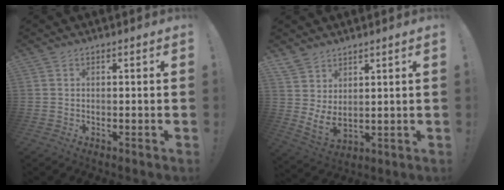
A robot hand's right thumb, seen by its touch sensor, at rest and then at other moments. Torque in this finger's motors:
{"motor_torque": [0.15, 0.11, 0.78, 0.22, 0.07]}